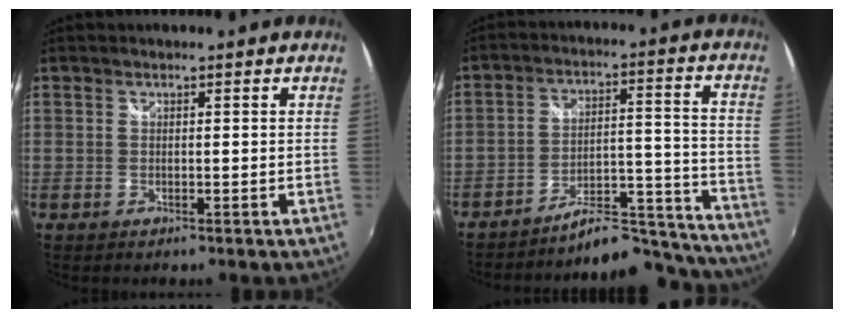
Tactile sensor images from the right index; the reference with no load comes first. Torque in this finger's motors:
{"motor_torque": [0.21, -0.21, 0.03, -0.04]}